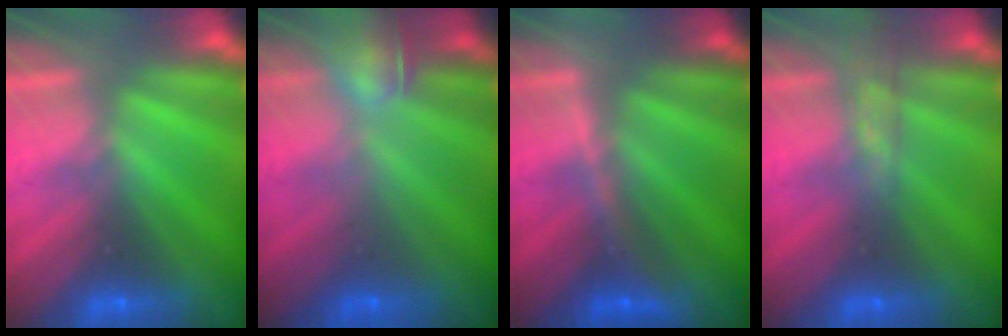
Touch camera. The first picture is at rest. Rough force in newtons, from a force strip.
{"total": 6.8}
{"total": 3.0}
{"total": 2.8}